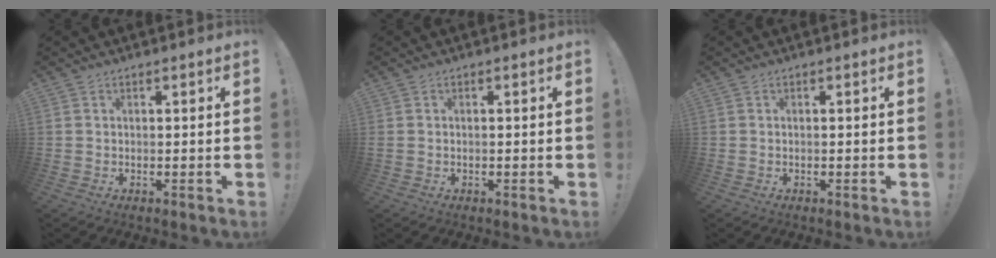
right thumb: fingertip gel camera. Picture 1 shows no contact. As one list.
[{"total": 0.7, "force": [-0.4, -0.1, 0.6], "torque": [-0.016, 0.001, -0.006]}, {"total": 0.0}]